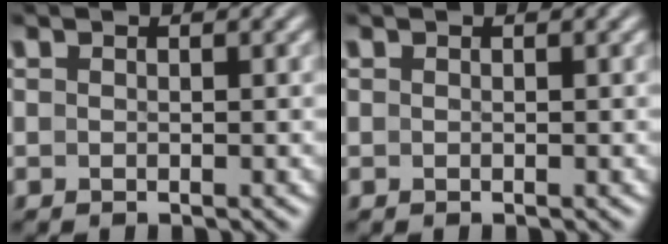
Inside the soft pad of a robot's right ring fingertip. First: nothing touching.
{"total": 0.0}